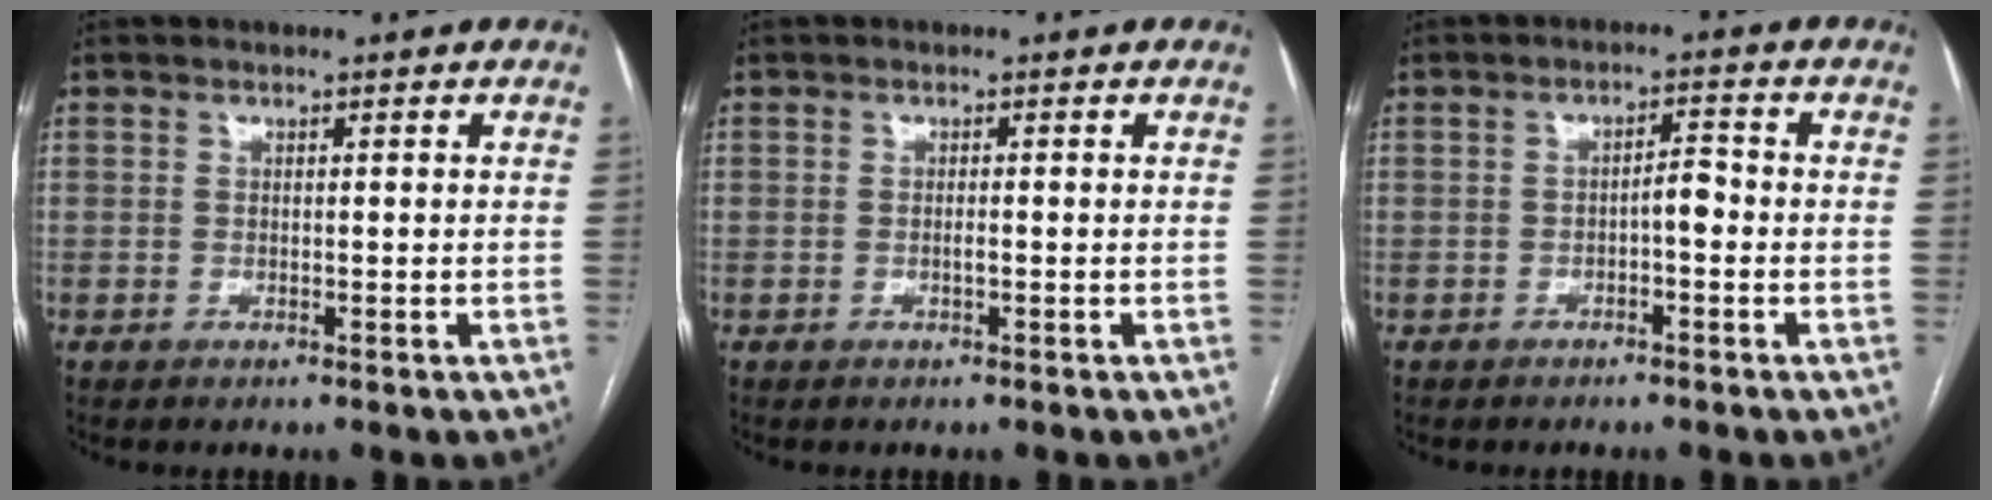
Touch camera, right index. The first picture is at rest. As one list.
[{"total": 0.8, "force": [-0.4, 0.1, 0.7], "torque": [-0.013, 0.000, -0.006]}, {"total": 2.9, "force": [-1.0, 0.9, 2.5], "torque": [-0.035, 0.010, -0.017]}]